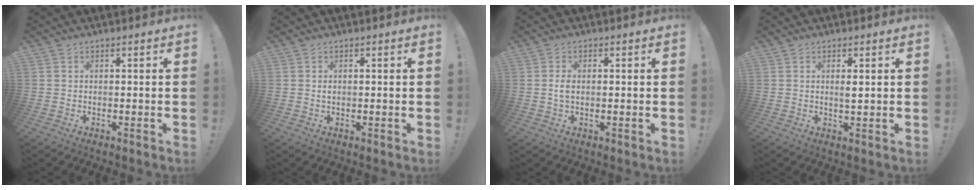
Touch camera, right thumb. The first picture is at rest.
{"total": 0.6, "force": [-0.1, 0.6, 0.3], "torque": [-0.014, 0.005, 0.000]}
{"total": 2.7, "force": [-0.2, 1.5, 2.2], "torque": [-0.047, 0.002, -0.005]}
{"total": 2.1, "force": [0.6, 0.5, 2.0], "torque": [-0.027, -0.008, 0.006]}